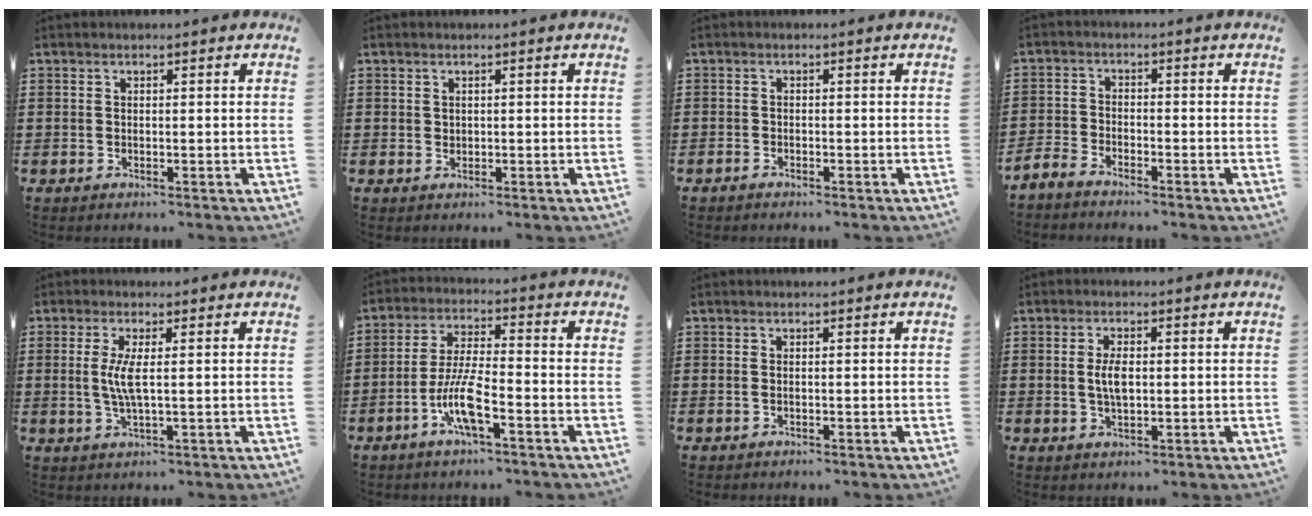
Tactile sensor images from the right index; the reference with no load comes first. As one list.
[{"total": 0.9, "force": [0.5, 0.8, 0.2], "torque": [-0.007, 0.003, 0.009]}, {"total": 0.7, "force": [-0.7, 0.3, 0.2], "torque": [-0.005, 0.000, -0.014]}, {"total": 2.3, "force": [-2.3, 0.2, 0.1], "torque": [-0.016, 0.002, -0.052]}, {"total": 4.4, "force": [0.4, 0.7, 4.3], "torque": [-0.095, -0.009, 0.000]}, {"total": 8.3, "force": [-3.7, 1.8, 7.1], "torque": [-0.163, -0.013, -0.076]}, {"total": 0.6, "force": [0.0, 0.3, 0.6], "torque": [-0.013, 0.001, -0.001]}, {"total": 3.9, "force": [0.2, 1.6, 3.6], "torque": [-0.079, 0.002, 0.000]}]